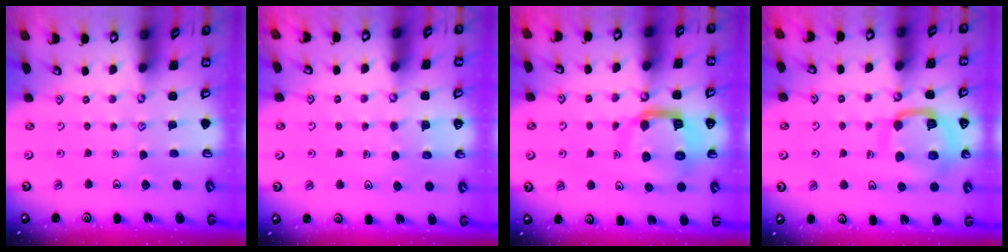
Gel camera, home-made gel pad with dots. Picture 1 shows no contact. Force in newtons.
{"total": 3.8, "press": 3.8, "slide": 0.4}
{"total": 12.4, "press": 12.3, "slide": 1.4}
{"total": 14.0, "press": 13.9, "slide": 1.7}